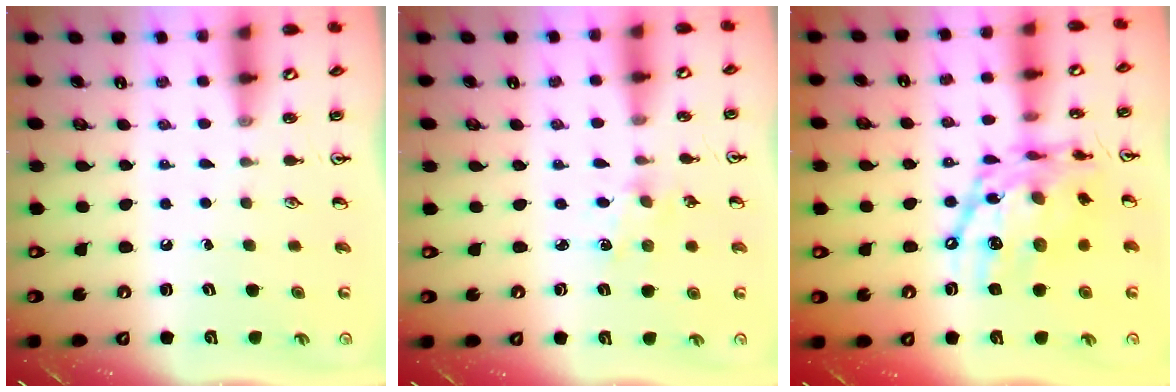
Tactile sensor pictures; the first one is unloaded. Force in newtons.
{"total": 1.8, "press": 1.8, "slide": 0.4}
{"total": 18.2, "press": 18.1, "slide": 1.4}